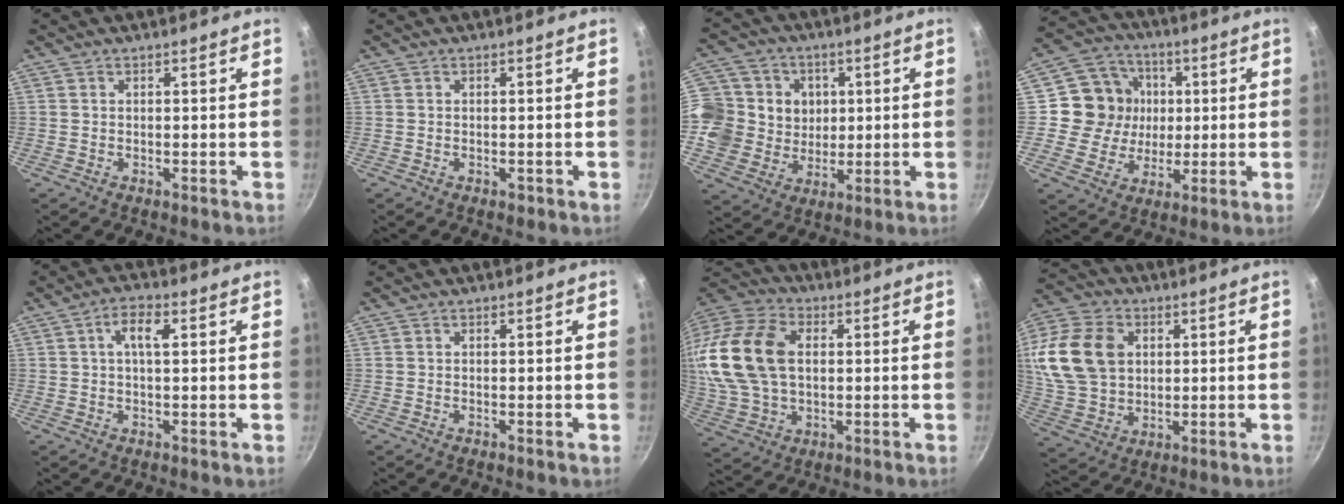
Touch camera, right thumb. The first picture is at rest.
{"total": 0.7, "force": [-0.4, 0.4, 0.5], "torque": [-0.008, 0.003, -0.004]}
{"total": 14.3, "force": [2.5, 13.2, 5.0], "torque": [-0.070, -0.002, 0.039]}
{"total": 12.9, "force": [1.4, 12.1, 4.0], "torque": [-0.042, 0.014, 0.013]}
{"total": 4.6, "force": [1.1, 1.9, 4.1], "torque": [-0.075, 0.013, 0.015]}
{"total": 0.0}
{"total": 20.0, "force": [2.4, 13.5, 14.6], "torque": [-0.281, 0.020, 0.043]}
{"total": 20.3, "force": [4.6, 15.1, 12.8], "torque": [-0.255, 0.007, 0.090]}